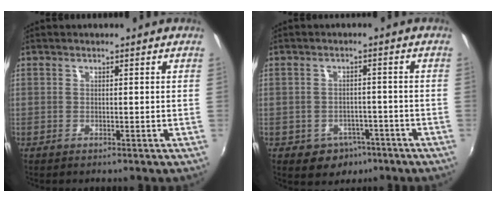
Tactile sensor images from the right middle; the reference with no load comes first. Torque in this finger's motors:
{"motor_torque": [0.27, -0.31, -0.01, 0.00]}